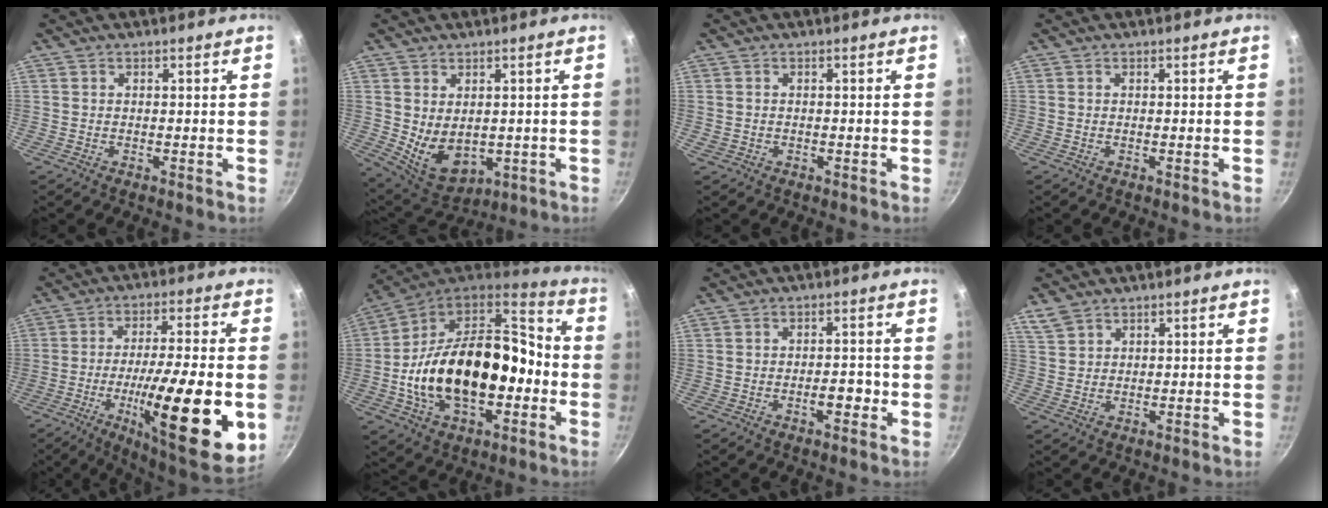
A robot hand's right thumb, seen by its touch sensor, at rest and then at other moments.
{"total": 9.2, "force": [0.3, 6.5, 6.5], "torque": [-0.087, -0.022, 0.034]}
{"total": 0.7, "force": [-0.2, 0.6, 0.2], "torque": [-0.004, 0.002, 0.000]}
{"total": 0.0}
{"total": 24.6, "force": [-6.1, 5.8, 23.1], "torque": [-0.333, 0.006, -0.092]}
{"total": 27.0, "force": [-4.2, 16.5, 21.0], "torque": [-0.345, 0.060, -0.068]}
{"total": 3.5, "force": [-1.4, 1.7, 2.7], "torque": [-0.021, 0.017, -0.019]}
{"total": 3.6, "force": [2.6, 2.1, 1.2], "torque": [-0.020, -0.001, 0.056]}